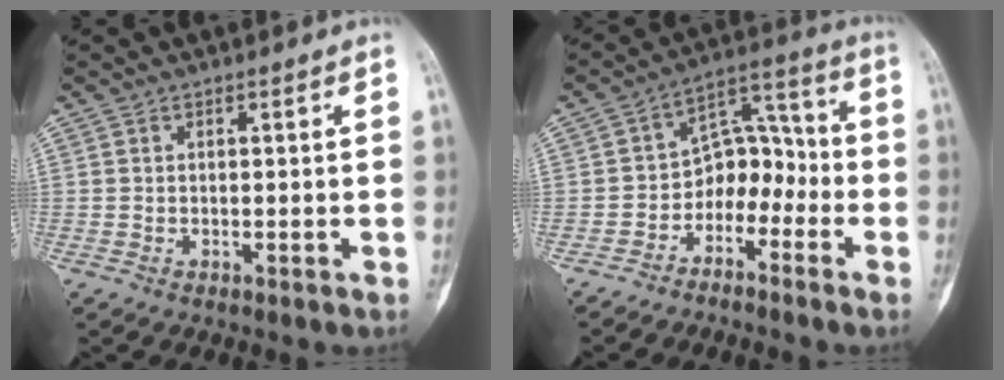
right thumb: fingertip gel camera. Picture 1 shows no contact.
{"total": 9.0, "force": [-3.9, 6.5, 4.8], "torque": [-0.032, 0.071, -0.079]}